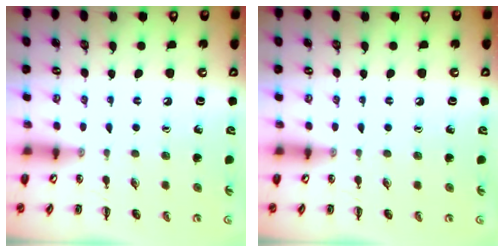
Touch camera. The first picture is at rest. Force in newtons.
{"total": 0.0}